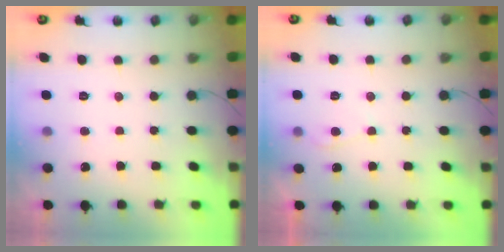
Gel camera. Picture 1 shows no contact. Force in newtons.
{"total": 3.4, "press": 3.3, "slide": 0.4}